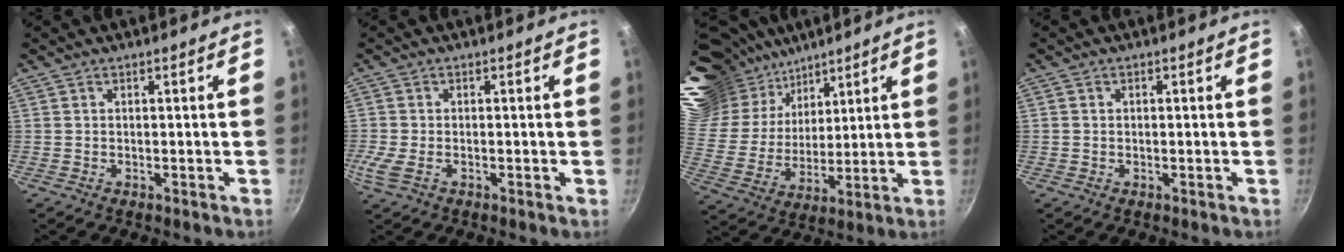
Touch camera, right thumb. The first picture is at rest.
{"total": 3.5, "force": [-1.1, 1.5, 2.9], "torque": [-0.068, -0.004, -0.029]}
{"total": 26.3, "force": [19.9, 14.5, 9.2], "torque": [-0.179, -0.070, 0.380]}
{"total": 0.5, "force": [-0.1, 0.5, 0.2], "torque": [-0.001, 0.002, -0.002]}